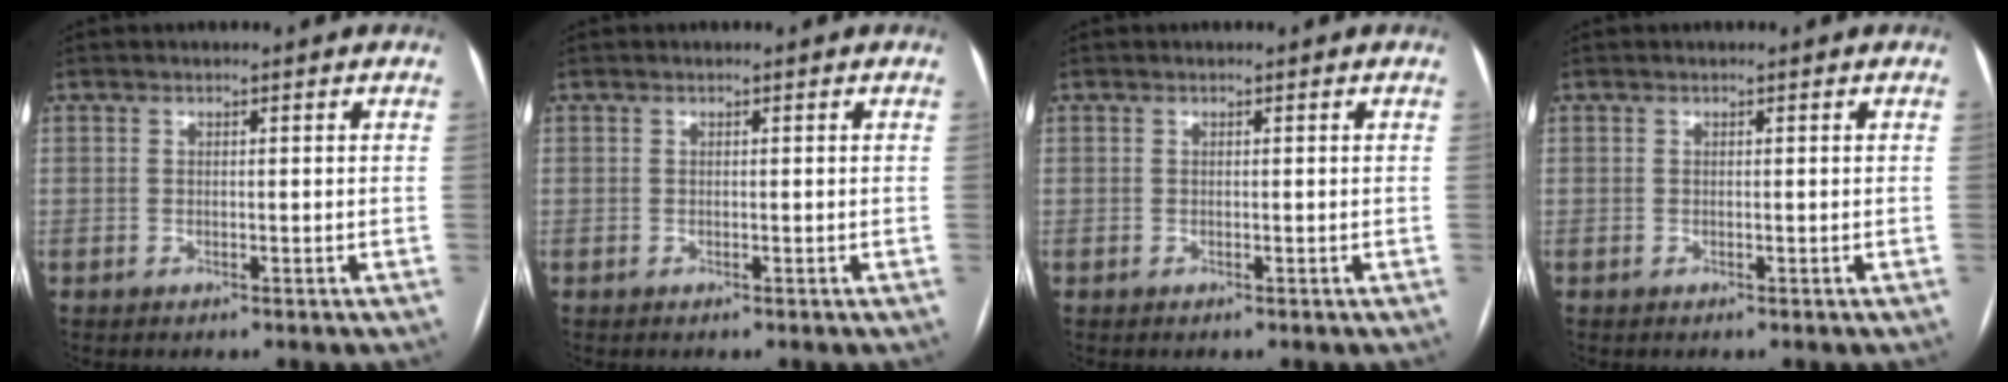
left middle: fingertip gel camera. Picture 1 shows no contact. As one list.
[{"total": 0.0}, {"total": 0.0}, {"total": 0.0}]